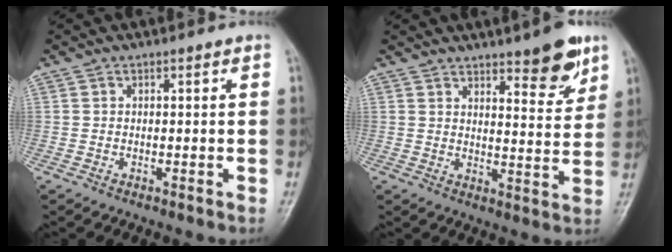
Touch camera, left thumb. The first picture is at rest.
{"total": 8.9, "force": [6.0, 2.4, 6.2], "torque": [-0.063, -0.041, 0.085]}